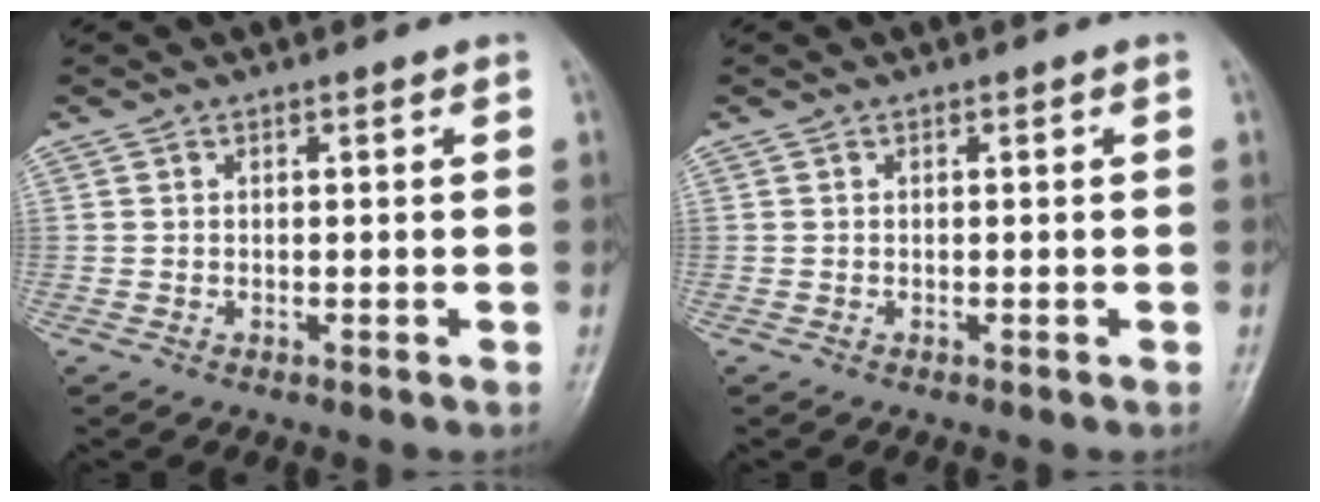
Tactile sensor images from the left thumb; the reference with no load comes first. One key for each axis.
{"total": 0.0}